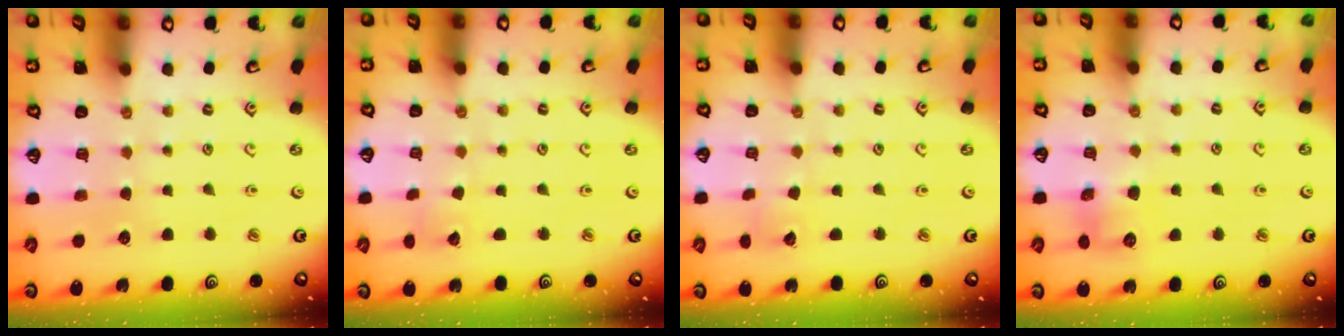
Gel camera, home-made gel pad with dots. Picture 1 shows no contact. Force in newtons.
{"total": 2.7, "press": 2.7, "slide": 0.3}
{"total": 2.7, "press": 2.7, "slide": 0.3}
{"total": 6.5, "press": 6.5, "slide": 0.5}